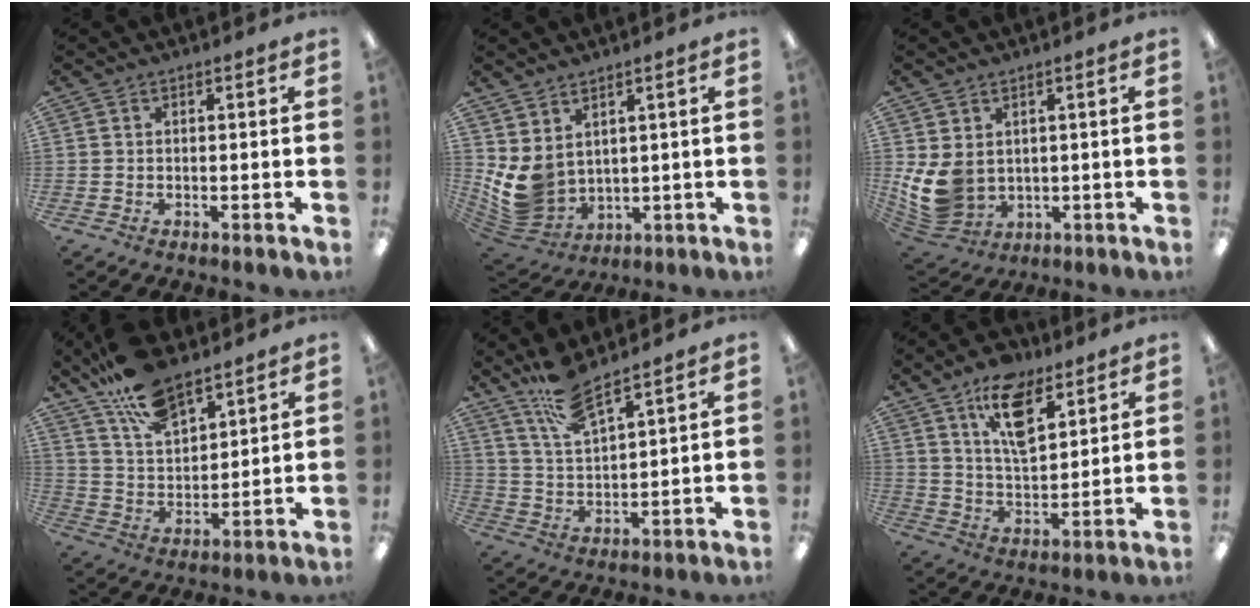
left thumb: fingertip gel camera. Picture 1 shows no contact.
{"total": 8.3, "force": [2.9, 6.1, 4.8], "torque": [-0.121, -0.030, 0.063]}
{"total": 9.5, "force": [1.4, 7.4, 5.8], "torque": [-0.145, -0.014, 0.031]}
{"total": 14.5, "force": [10.7, 6.2, 7.7], "torque": [-0.141, -0.052, 0.195]}
{"total": 10.3, "force": [8.4, 2.5, 5.4], "torque": [-0.119, -0.037, 0.157]}
{"total": 13.0, "force": [8.1, 6.5, 7.9], "torque": [-0.124, -0.031, 0.142]}